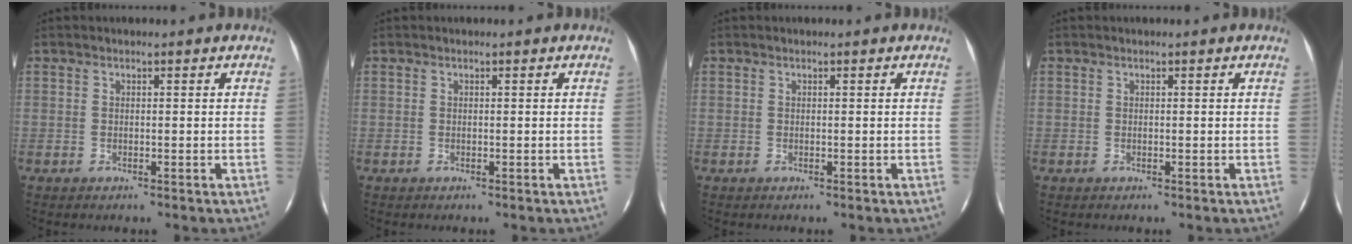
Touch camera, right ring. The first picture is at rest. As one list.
[{"total": 0.0}, {"total": 0.0}, {"total": 0.0}]